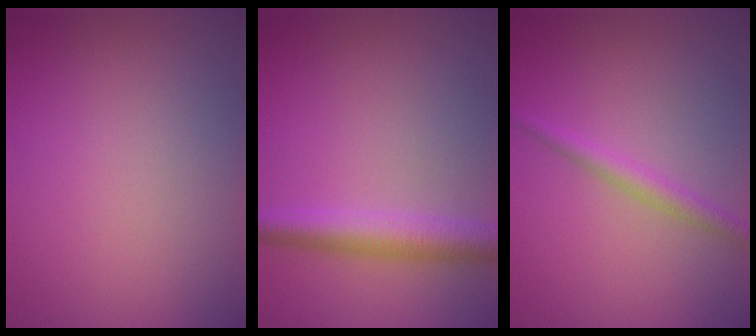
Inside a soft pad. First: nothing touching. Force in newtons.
{"total": 3.8, "press": 3.8, "slide": 0.1}
{"total": 1.9, "press": 1.9, "slide": 0.1}